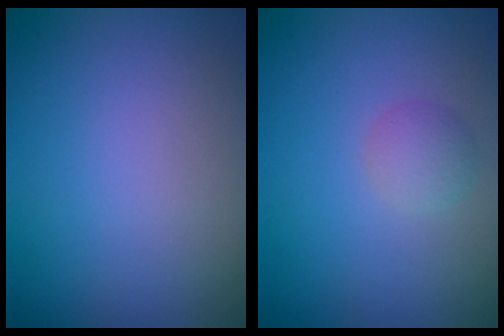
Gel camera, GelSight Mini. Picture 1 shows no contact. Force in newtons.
{"total": 1.4, "press": 1.4, "slide": 0.1}